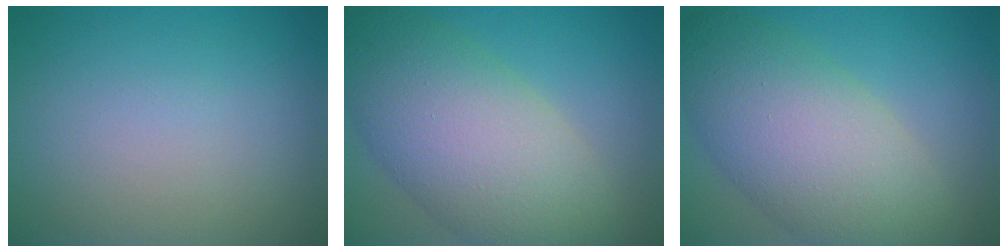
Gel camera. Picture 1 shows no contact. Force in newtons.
{"total": 10.7, "press": 10.7, "slide": 0.4}
{"total": 9.9, "press": 9.9, "slide": 0.1}